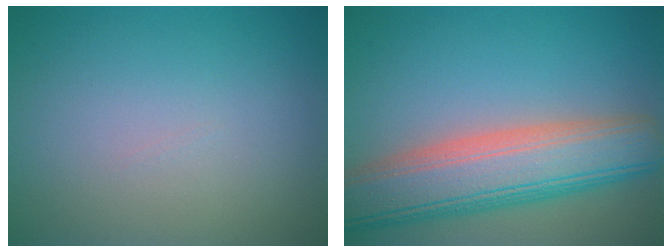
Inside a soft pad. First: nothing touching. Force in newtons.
{"total": 9.7, "press": 9.6, "slide": 0.8}